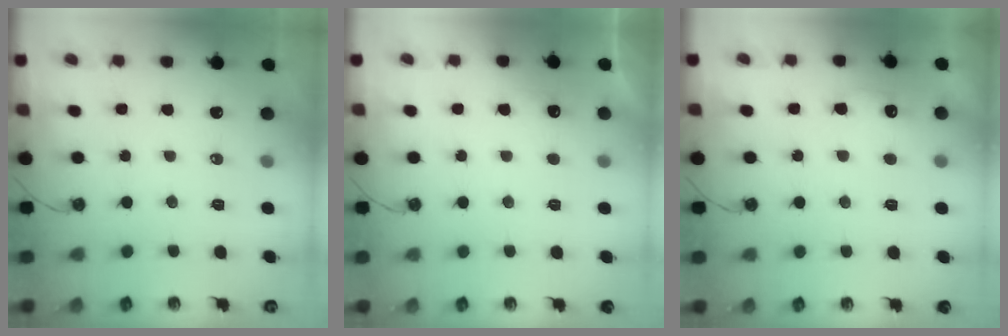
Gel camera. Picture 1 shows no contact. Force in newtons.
{"total": 2.1, "press": 1.9, "slide": 0.9}
{"total": 7.5, "press": 7.5, "slide": 0.5}